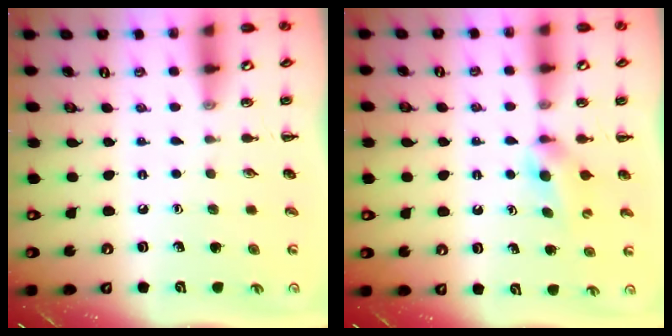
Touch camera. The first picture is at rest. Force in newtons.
{"total": 3.9, "press": 3.7, "slide": 1.4}